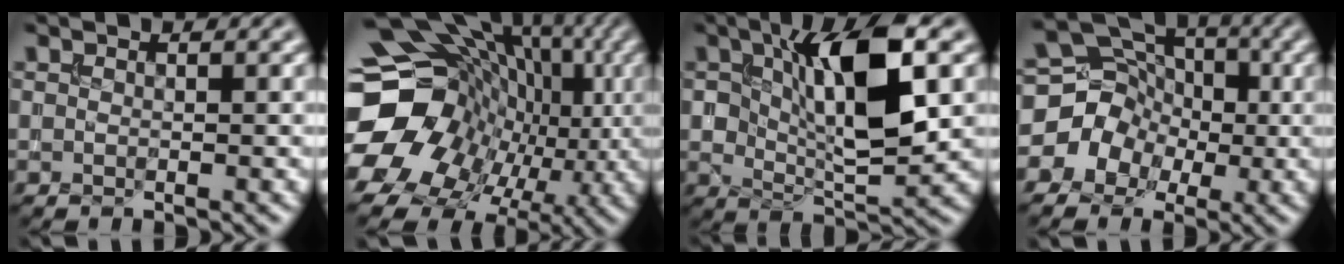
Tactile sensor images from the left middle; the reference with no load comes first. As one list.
[{"total": 18.9, "force": [-1.6, 15.4, 10.9], "torque": [-0.181, -0.006, -0.033]}, {"total": 9.2, "force": [2.1, 3.6, 8.1], "torque": [-0.144, 0.003, 0.033]}, {"total": 7.9, "force": [-1.4, 7.2, 2.9], "torque": [-0.036, 0.029, -0.057]}]